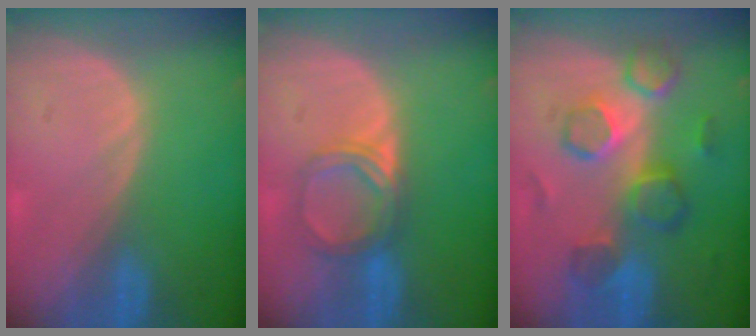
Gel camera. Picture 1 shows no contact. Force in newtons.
{"total": 5.0, "press": 4.6, "slide": 1.8}
{"total": 8.7, "press": 8.4, "slide": 2.0}